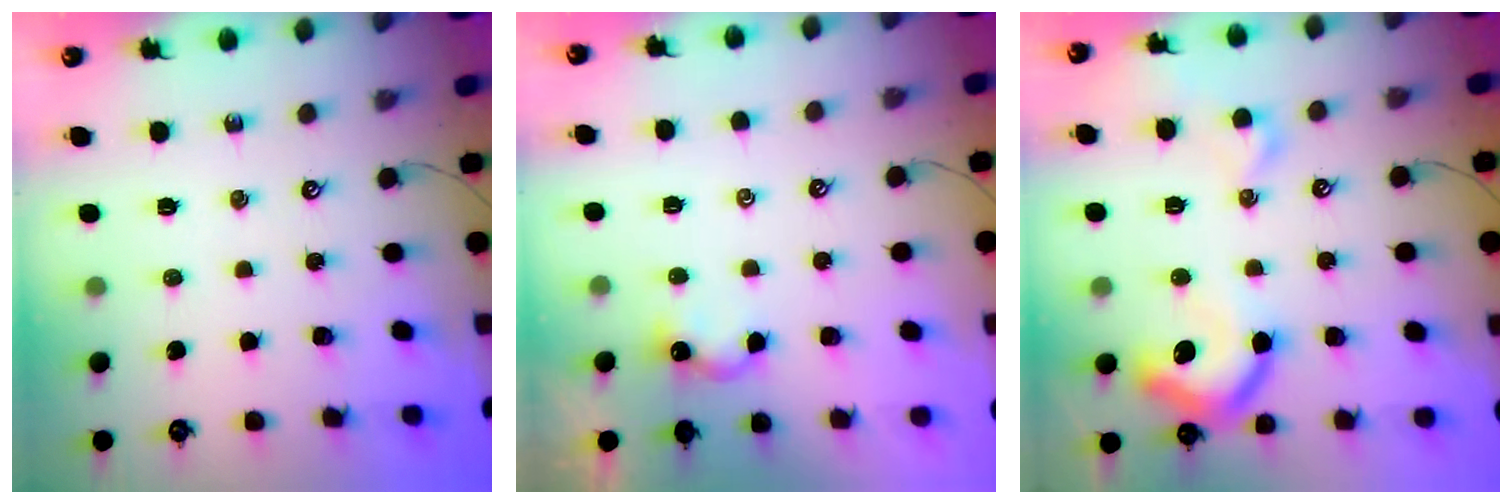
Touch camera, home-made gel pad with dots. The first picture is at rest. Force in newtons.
{"total": 2.6, "press": 2.6, "slide": 0.2}
{"total": 10.1, "press": 9.9, "slide": 1.9}